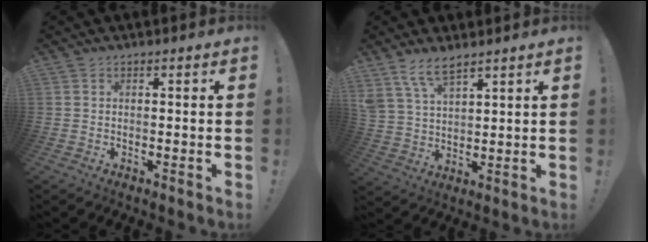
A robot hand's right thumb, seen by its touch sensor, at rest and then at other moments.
{"total": 8.3, "force": [6.3, 3.3, 4.3], "torque": [-0.083, -0.029, 0.121]}